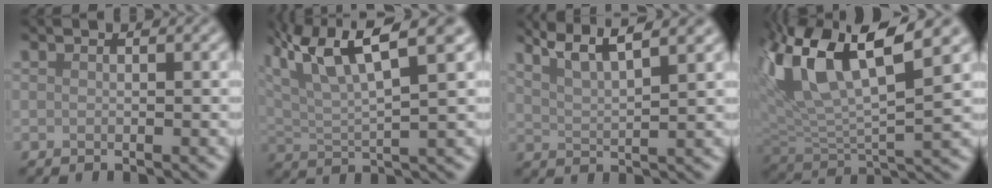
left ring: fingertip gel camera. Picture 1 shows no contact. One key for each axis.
{"total": 11.3, "fx": 6.4, "fy": 3.5, "fz": 8.7, "tx": -0.165, "ty": 0.027, "tz": 0.101}
{"total": 7.1, "fx": 5.2, "fy": 1.5, "fz": 4.5, "tx": -0.063, "ty": 0.033, "tz": 0.062}
{"total": 12.9, "fx": 6.6, "fy": 4.0, "fz": 10.4, "tx": -0.215, "ty": 0.023, "tz": 0.118}